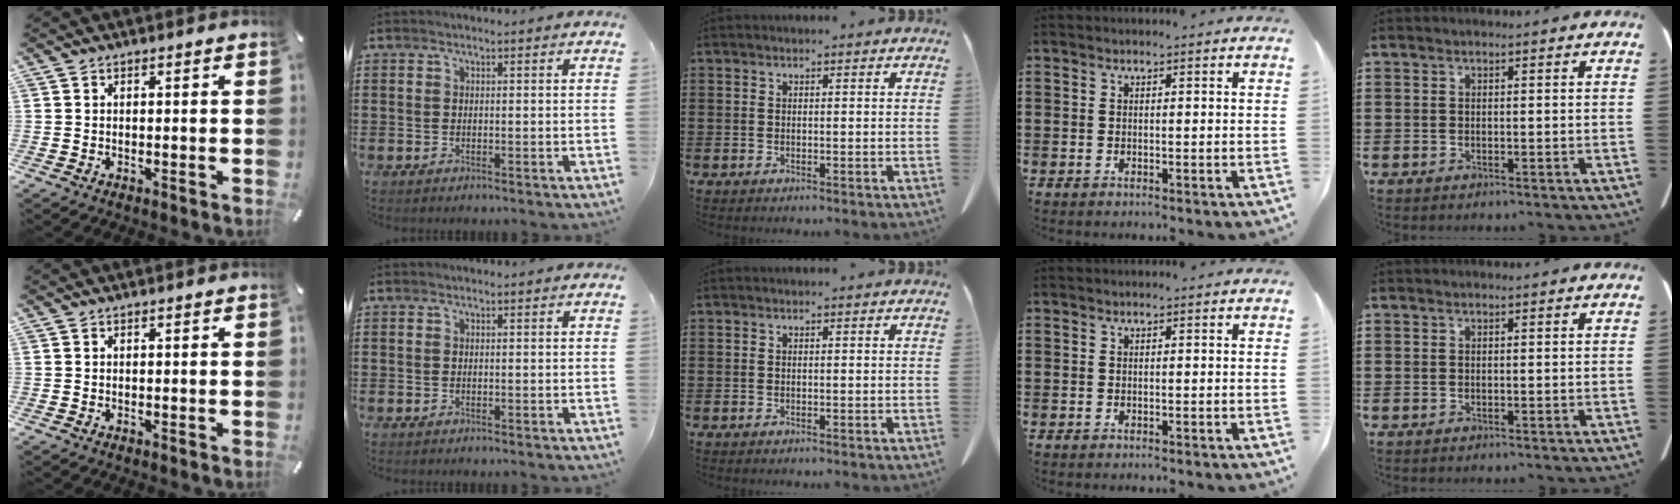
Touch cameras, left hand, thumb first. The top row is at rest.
{}